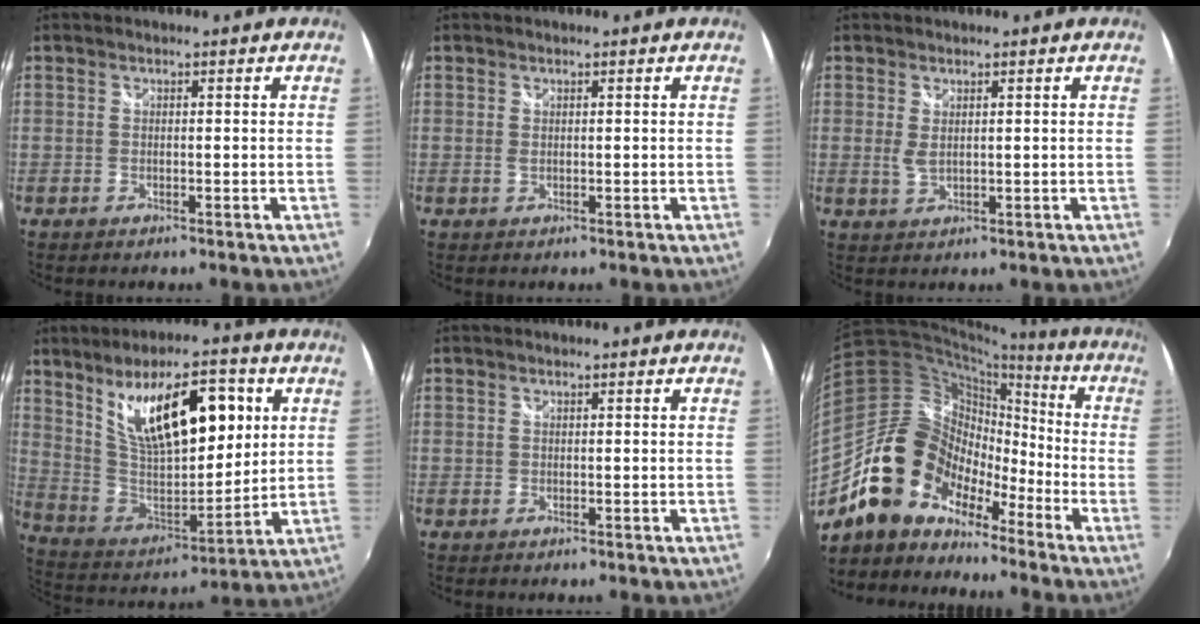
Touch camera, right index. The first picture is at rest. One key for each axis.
{"total": 0.8, "fx": 0.2, "fy": 0.4, "fz": 0.7, "tx": -0.014, "ty": 0.000, "tz": 0.003}
{"total": 2.1, "fx": 0.5, "fy": 1.0, "fz": 1.8, "tx": -0.035, "ty": -0.003, "tz": 0.011}
{"total": 20.3, "fx": 7.8, "fy": 8.5, "fz": 16.7, "tx": -0.271, "ty": -0.001, "tz": 0.151}
{"total": 0.0}
{"total": 14.4, "fx": -10.6, "fy": 8.4, "fz": 4.9, "tx": -0.093, "ty": 0.033, "tz": -0.209}